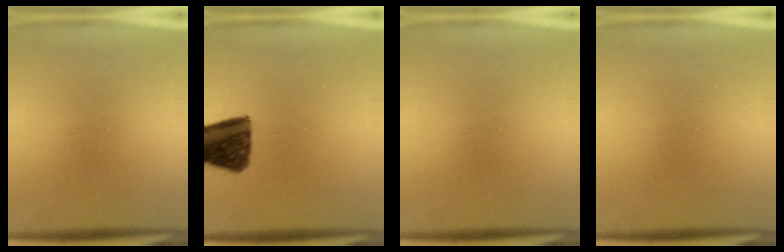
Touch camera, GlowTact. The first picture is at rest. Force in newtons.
{"total": 11.8}
{"total": 0.0}
{"total": 0.0}